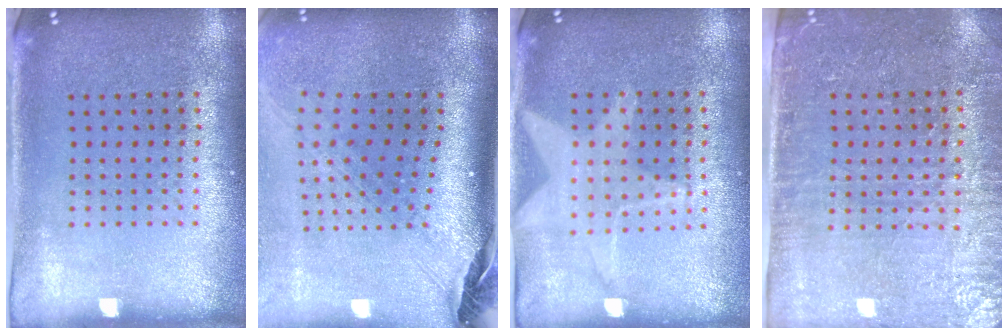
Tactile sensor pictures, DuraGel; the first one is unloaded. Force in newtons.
{"total": 2.9, "press": 2.1, "slide": 2.0}
{"total": 1.0, "press": 1.0, "slide": 0.2}
{"total": 3.4, "press": 3.1, "slide": 1.3}